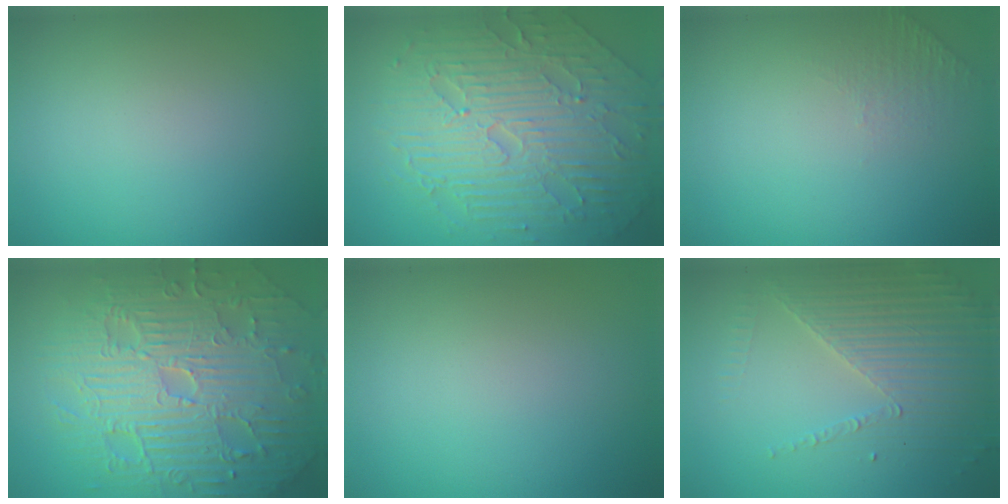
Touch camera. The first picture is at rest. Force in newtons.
{"total": 9.8, "press": 6.5, "slide": 7.3}
{"total": 1.0, "press": 0.5, "slide": 0.9}
{"total": 11.6, "press": 7.5, "slide": 8.9}
{"total": 0.0}
{"total": 4.0, "press": 3.7, "slide": 1.5}